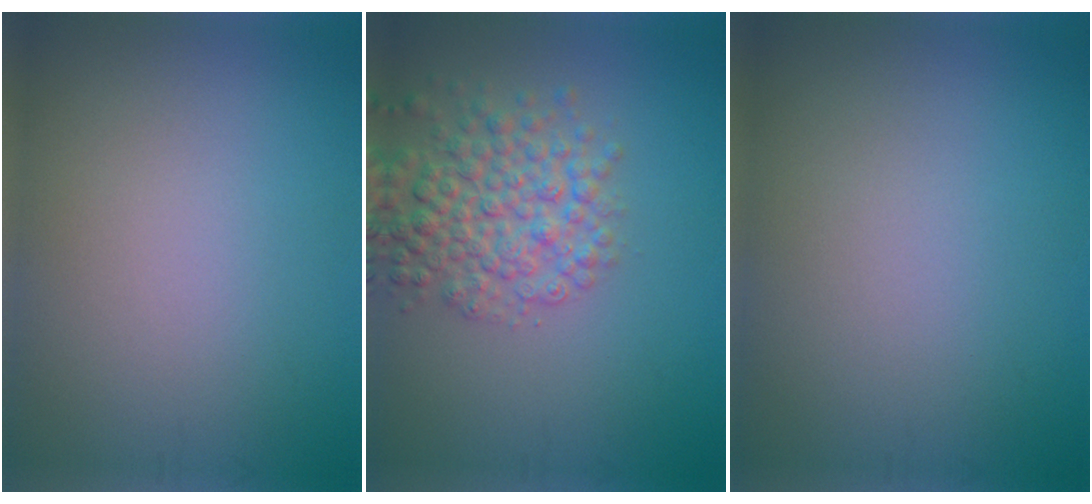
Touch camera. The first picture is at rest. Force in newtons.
{"total": 5.3, "press": 5.3, "slide": 0.2}
{"total": 0.0}